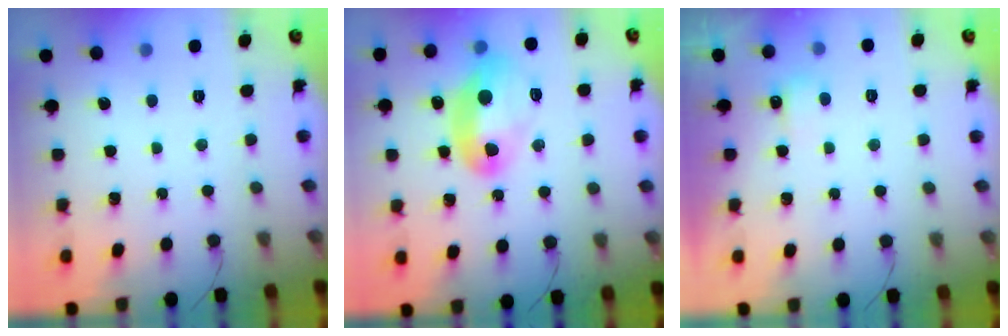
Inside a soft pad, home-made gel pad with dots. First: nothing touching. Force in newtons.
{"total": 17.6, "press": 14.3, "slide": 10.2}
{"total": 3.0, "press": 3.0, "slide": 0.6}